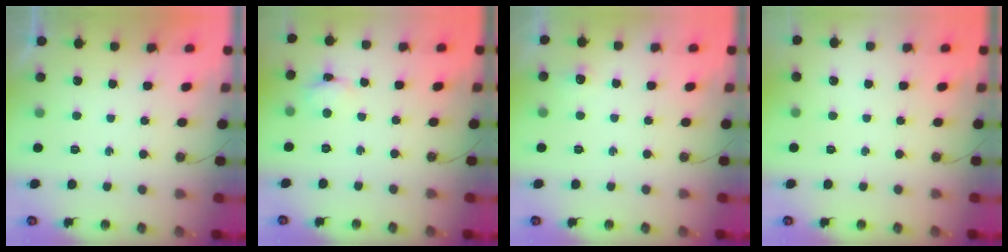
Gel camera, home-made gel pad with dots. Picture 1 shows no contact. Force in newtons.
{"total": 3.5, "press": 3.4, "slide": 0.3}
{"total": 4.7, "press": 4.6, "slide": 1.3}
{"total": 0.0}